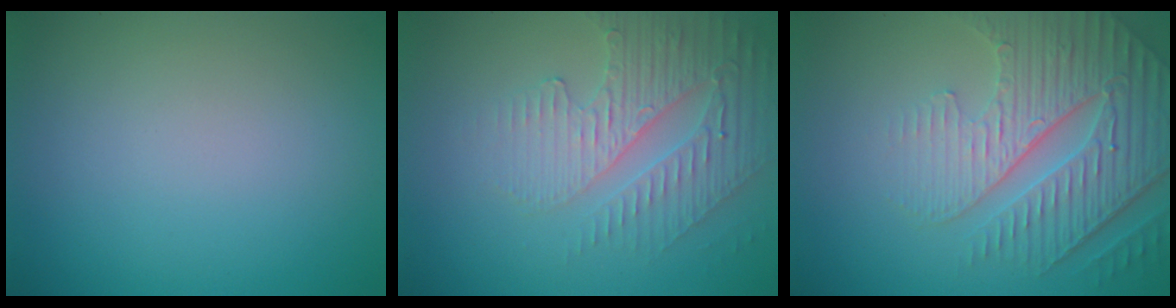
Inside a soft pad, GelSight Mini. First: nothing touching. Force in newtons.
{"total": 3.8, "press": 3.6, "slide": 1.2}
{"total": 6.1, "press": 4.9, "slide": 3.5}